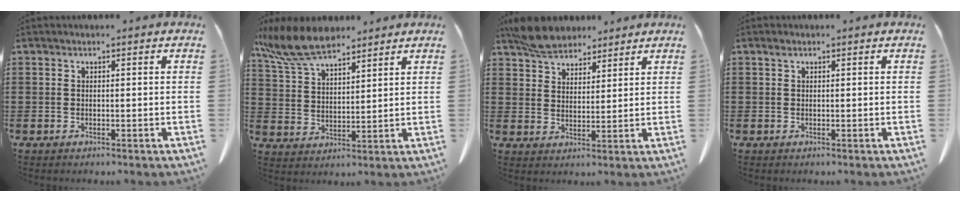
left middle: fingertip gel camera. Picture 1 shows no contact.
{"total": 9.5, "force": [7.5, 2.7, 5.2], "torque": [-0.135, -0.022, 0.138]}
{"total": 6.2, "force": [5.5, 2.3, 1.7], "torque": [-0.052, -0.006, 0.108]}
{"total": 0.6, "force": [0.3, 0.4, 0.3], "torque": [-0.008, 0.002, 0.007]}